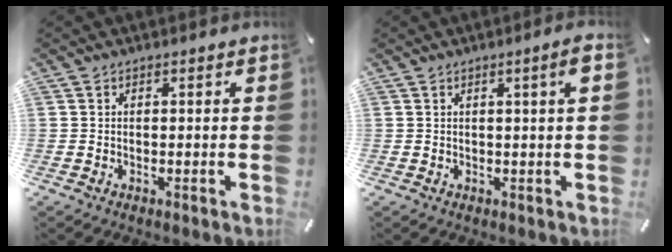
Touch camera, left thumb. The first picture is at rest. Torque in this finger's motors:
{"motor_torque": [-0.06, -0.02, 0.23, -0.25, 0.06]}